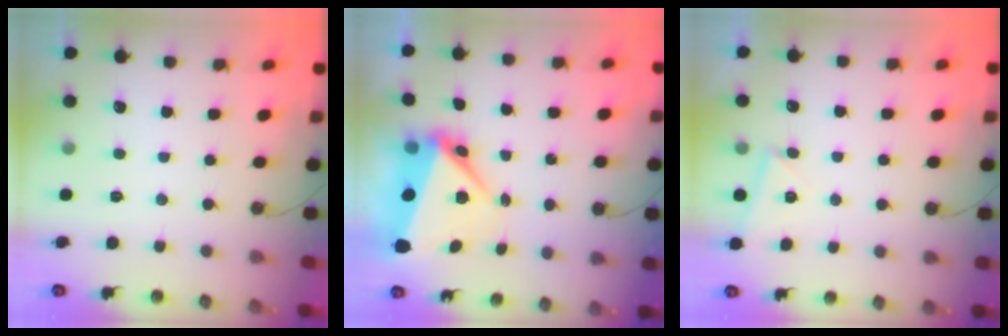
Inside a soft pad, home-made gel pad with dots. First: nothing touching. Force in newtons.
{"total": 9.0, "press": 8.9, "slide": 1.6}
{"total": 3.9, "press": 3.2, "slide": 2.3}